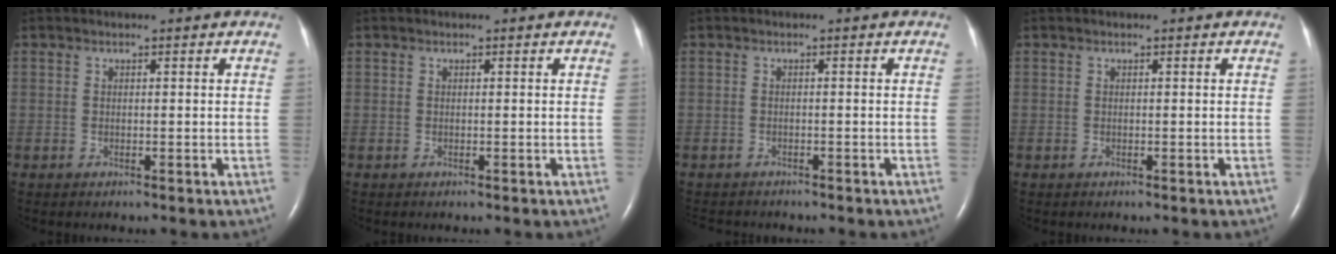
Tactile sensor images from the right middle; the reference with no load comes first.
{"total": 0.0}
{"total": 4.2, "force": [-3.9, 1.4, 1.1], "torque": [-0.016, -0.006, -0.055]}
{"total": 0.0}